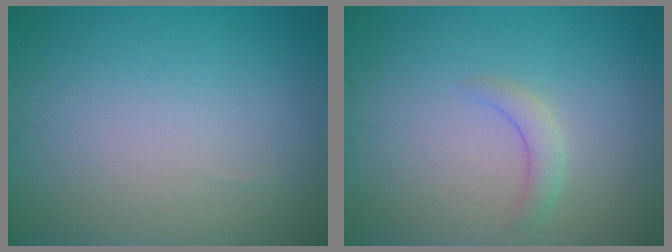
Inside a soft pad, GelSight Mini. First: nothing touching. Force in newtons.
{"total": 1.5, "press": 1.5, "slide": 0.3}